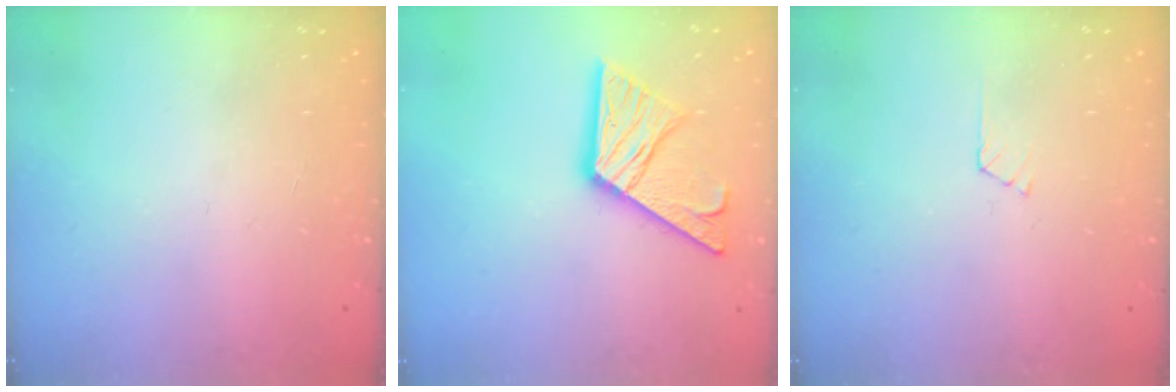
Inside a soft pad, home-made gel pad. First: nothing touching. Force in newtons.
{"total": 17.5, "press": 17.4, "slide": 1.7}
{"total": 2.4, "press": 2.4, "slide": 0.3}